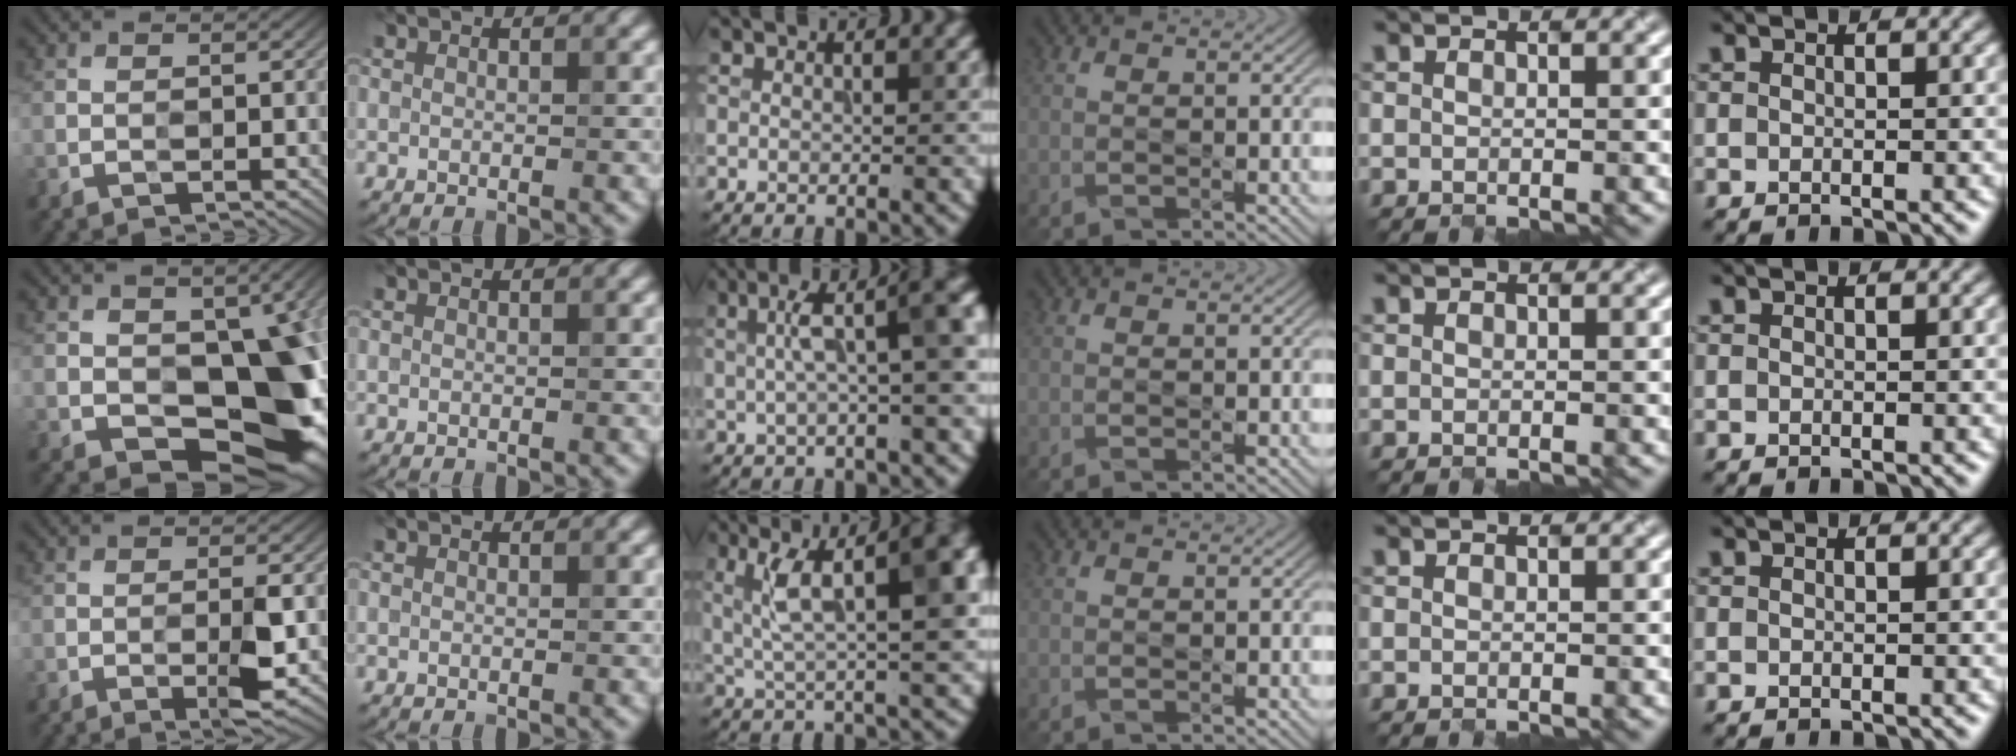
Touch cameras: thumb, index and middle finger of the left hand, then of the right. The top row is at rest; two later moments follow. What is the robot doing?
{"motion": "open", "object": "jewelry box"}